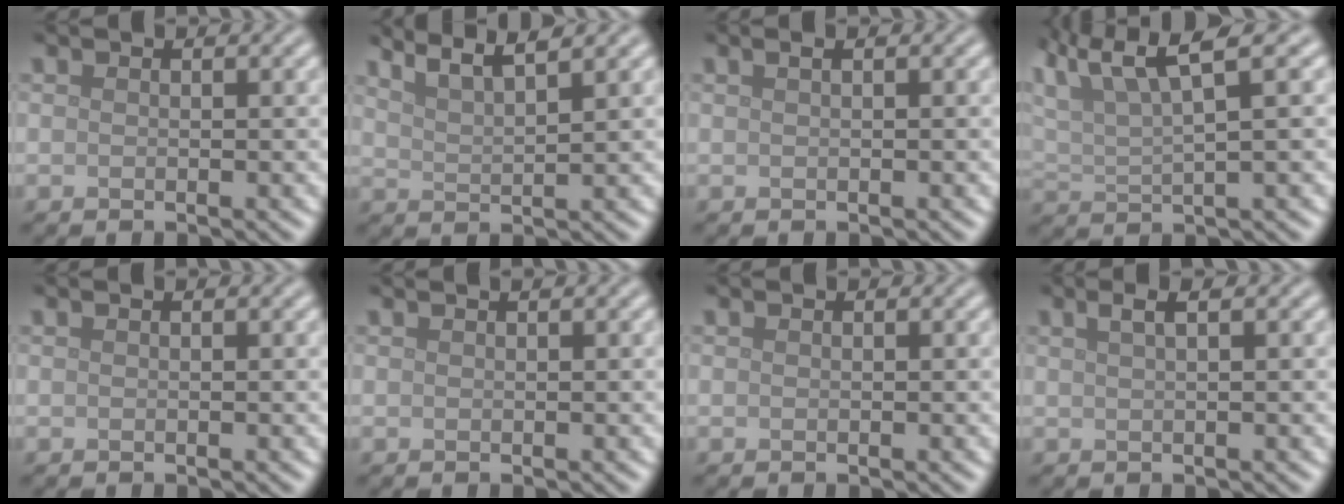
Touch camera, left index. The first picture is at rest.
{"total": 5.1, "force": [4.2, 1.0, 2.8], "torque": [-0.029, 0.026, 0.042]}
{"total": 0.9, "force": [0.4, 0.3, 0.8], "torque": [-0.012, 0.005, 0.003]}
{"total": 6.8, "force": [4.2, 1.6, 5.1], "torque": [-0.094, 0.021, 0.078]}
{"total": 0.0}
{"total": 1.0, "force": [0.7, 0.3, 0.7], "torque": [-0.009, 0.002, 0.004]}
{"total": 0.0}
{"total": 1.9, "force": [0.9, 0.7, 1.6], "torque": [-0.021, 0.005, 0.011]}